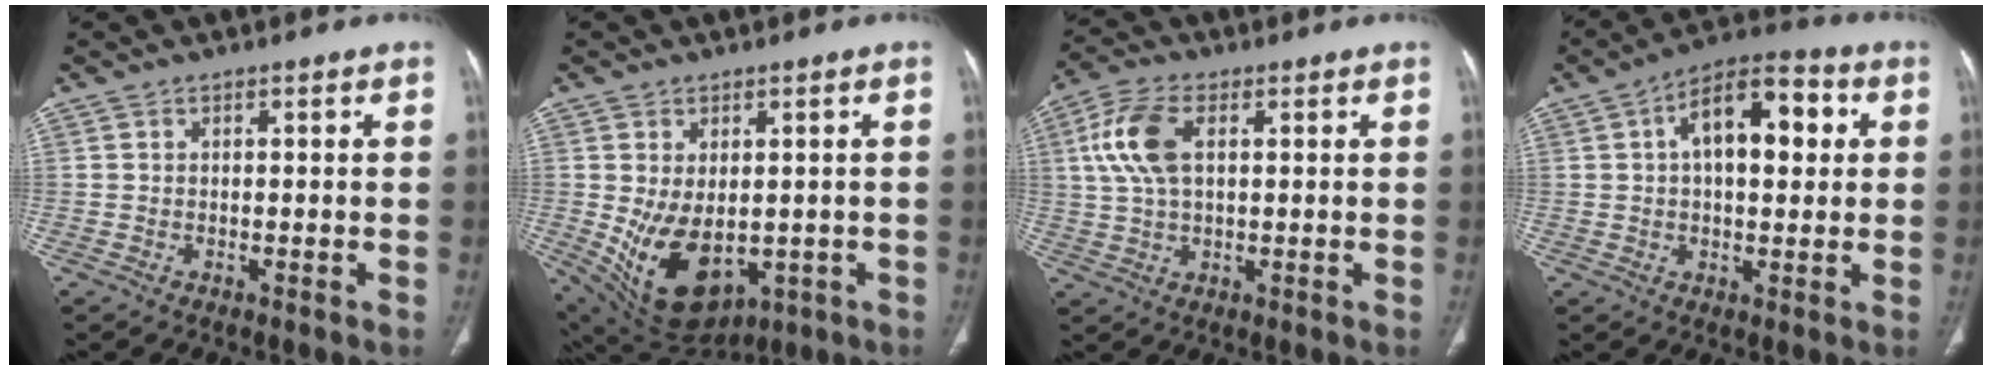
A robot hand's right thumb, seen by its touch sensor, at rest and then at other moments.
{"total": 14.3, "force": [-2.1, 9.0, 10.9], "torque": [-0.177, -0.015, 0.003]}
{"total": 9.5, "force": [2.3, 5.1, 7.7], "torque": [-0.171, 0.013, 0.045]}
{"total": 13.9, "force": [3.2, 7.2, 11.5], "torque": [-0.159, 0.024, 0.044]}